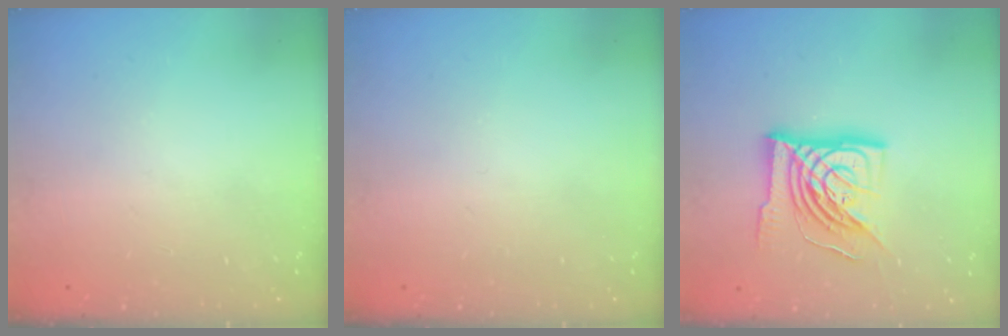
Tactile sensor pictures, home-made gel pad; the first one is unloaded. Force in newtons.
{"total": 0.0}
{"total": 17.6, "press": 17.5, "slide": 1.9}